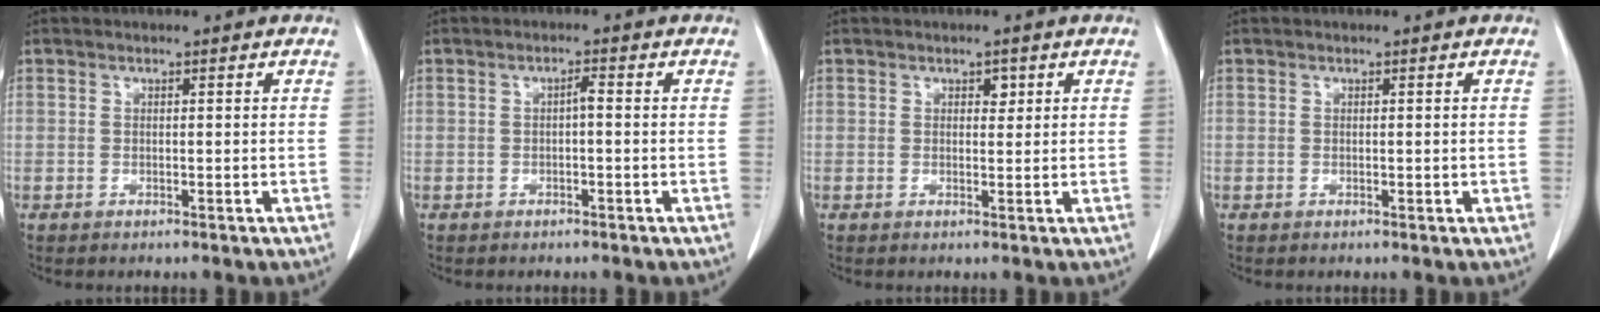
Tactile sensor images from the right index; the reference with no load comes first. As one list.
[{"total": 1.3, "force": [-0.1, 0.3, 1.3], "torque": [-0.021, 0.004, -0.002]}, {"total": 1.4, "force": [0.6, 0.8, 0.9], "torque": [-0.009, -0.001, 0.008]}, {"total": 0.5, "force": [0.0, 0.3, 0.5], "torque": [-0.006, -0.001, 0.003]}]